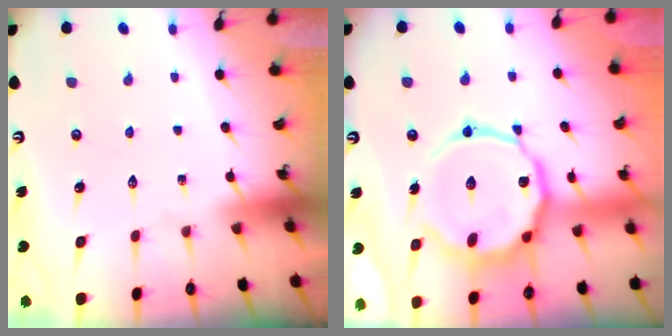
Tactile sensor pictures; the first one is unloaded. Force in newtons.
{"total": 16.6, "press": 16.5, "slide": 1.6}